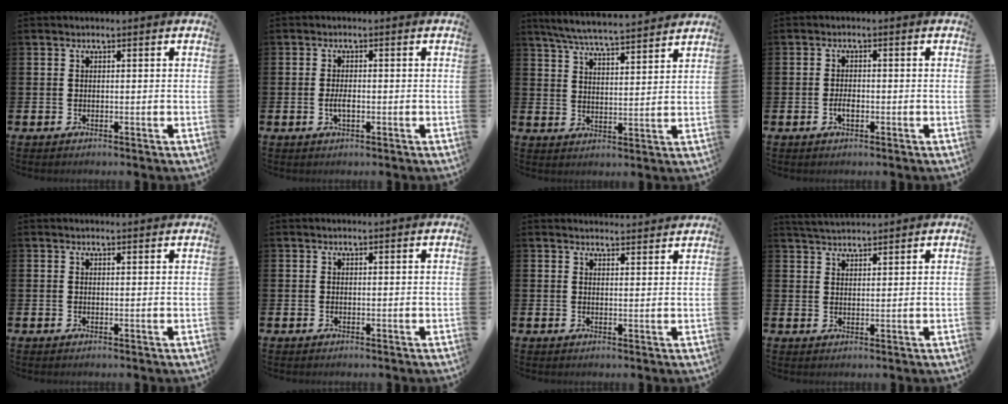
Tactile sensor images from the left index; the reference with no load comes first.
{"total": 2.1, "force": [-0.4, 0.8, 1.9], "torque": [-0.029, -0.002, -0.009]}
{"total": 6.4, "force": [6.2, 0.1, 1.7], "torque": [-0.056, -0.038, 0.108]}
{"total": 1.9, "force": [-0.6, 0.9, 1.6], "torque": [-0.024, -0.001, -0.013]}
{"total": 0.7, "force": [0.7, 0.0, 0.1], "torque": [0.008, -0.003, 0.011]}
{"total": 0.0}
{"total": 2.5, "force": [2.5, 0.2, -0.1], "torque": [0.007, -0.018, 0.043]}
{"total": 3.4, "force": [3.3, 0.4, 0.4], "torque": [-0.012, -0.013, 0.062]}